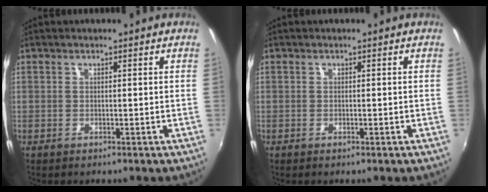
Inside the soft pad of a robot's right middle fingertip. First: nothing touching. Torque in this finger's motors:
{"motor_torque": [0.18, -0.22, -0.03, 0.00]}